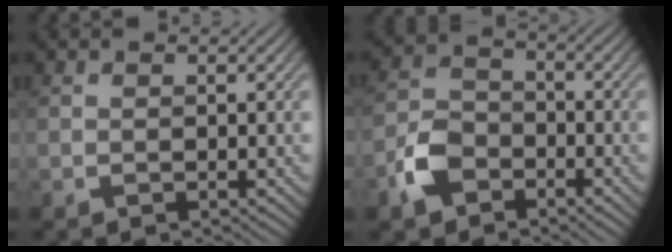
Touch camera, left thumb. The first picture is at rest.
{"total": 6.0, "force": [-3.3, 4.1, 2.9], "torque": [-0.073, 0.001, -0.081]}